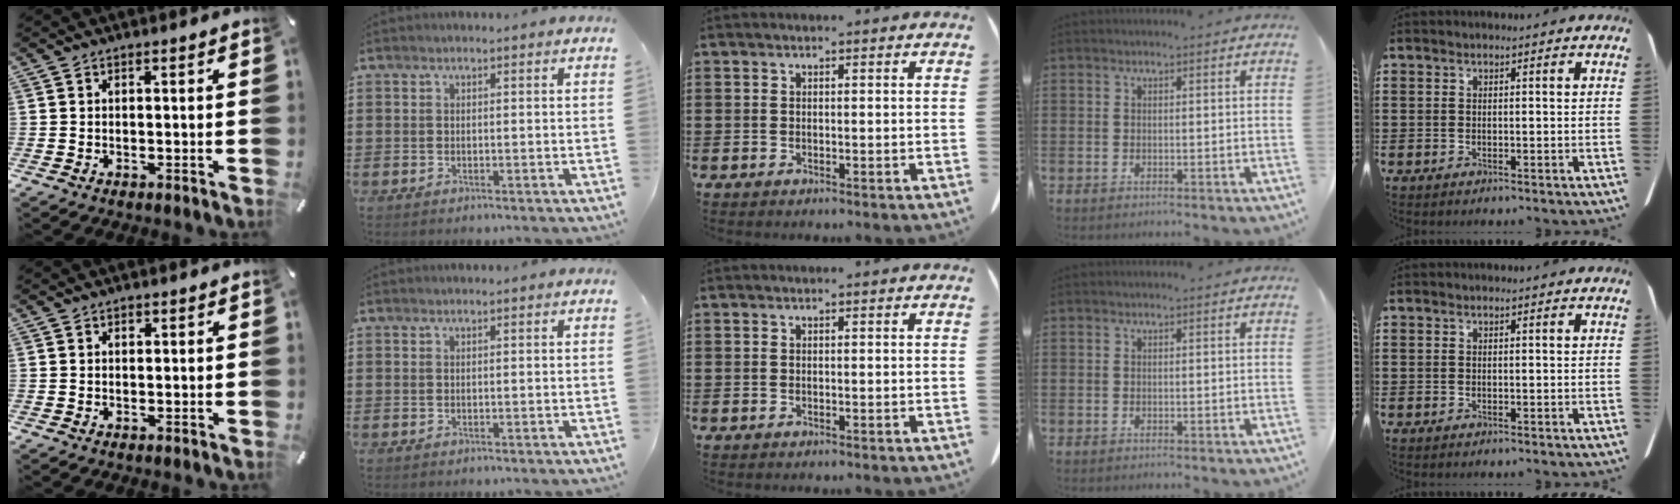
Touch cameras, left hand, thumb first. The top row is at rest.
{"thumb": {"total": 0.7, "force": [0.3, 0.6, 0.2], "torque": [0.003, -0.001, 0.003]}}